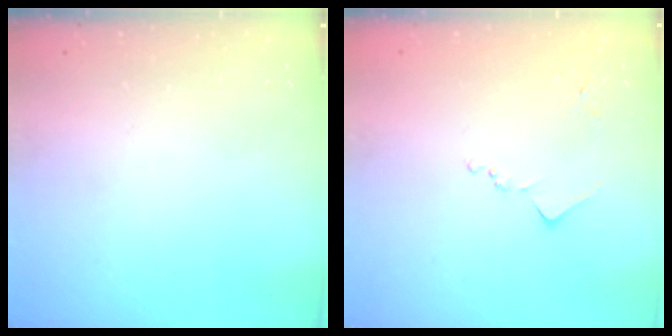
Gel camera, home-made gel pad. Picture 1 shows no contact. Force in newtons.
{"total": 8.9, "press": 8.8, "slide": 0.9}